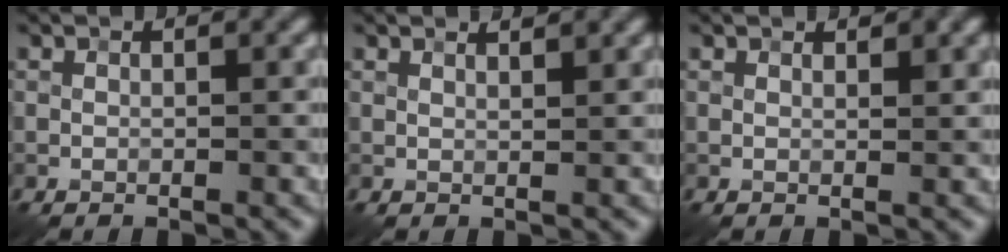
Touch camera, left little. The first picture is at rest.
{"total": 1.8, "force": [1.5, 0.5, 1.0], "torque": [-0.007, 0.005, 0.005]}
{"total": 1.0, "force": [0.8, 0.2, 0.5], "torque": [-0.010, 0.000, 0.012]}